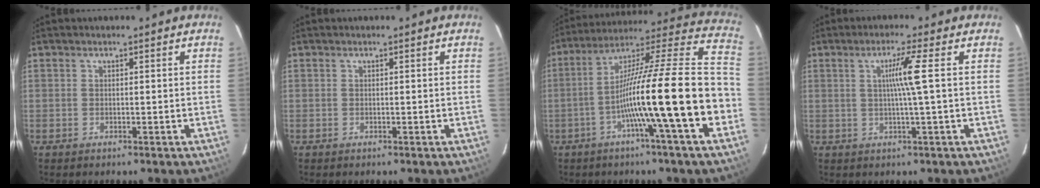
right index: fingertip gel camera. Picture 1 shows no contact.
{"total": 0.0}
{"total": 22.3, "force": [-6.6, -0.6, 21.3], "torque": [-0.312, 0.010, -0.119]}
{"total": 5.0, "force": [0.7, -1.3, 4.8], "torque": [-0.091, -0.002, 0.013]}